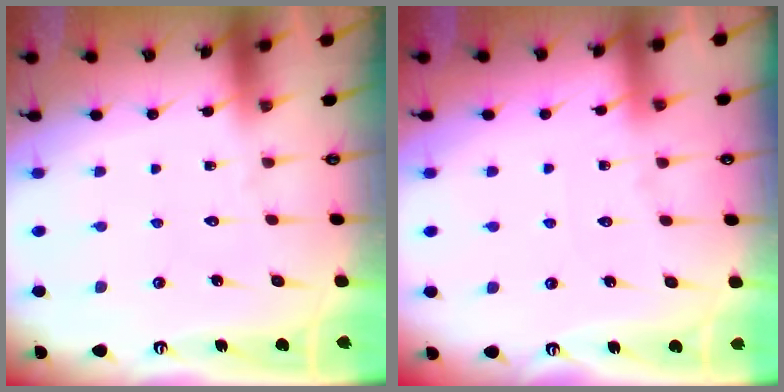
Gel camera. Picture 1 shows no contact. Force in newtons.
{"total": 2.7, "press": 2.7, "slide": 0.4}